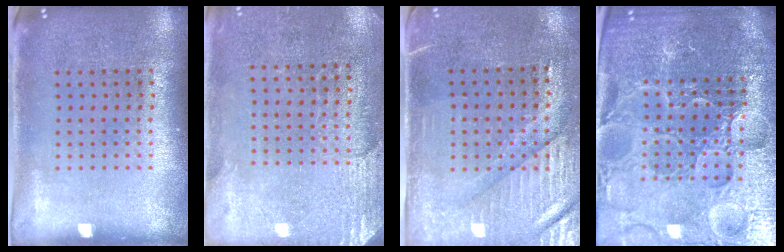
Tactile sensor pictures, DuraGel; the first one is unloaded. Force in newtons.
{"total": 2.7, "press": 2.4, "slide": 1.1}
{"total": 3.5, "press": 3.1, "slide": 1.7}
{"total": 5.9, "press": 5.4, "slide": 2.5}